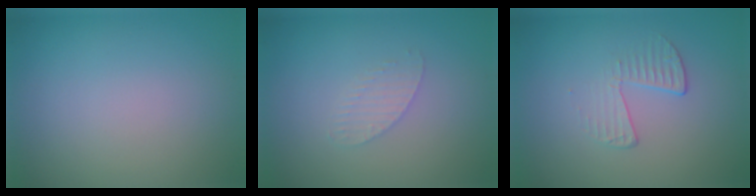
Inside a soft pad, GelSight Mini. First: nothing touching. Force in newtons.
{"total": 1.4, "press": 1.4, "slide": 0.1}
{"total": 1.9, "press": 0.7, "slide": 1.8}